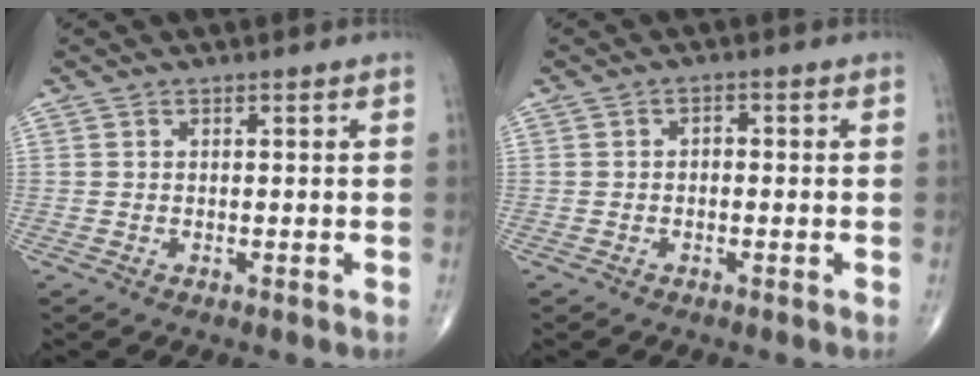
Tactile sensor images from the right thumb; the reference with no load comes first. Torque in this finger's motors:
{"motor_torque": [0.31, -0.50, -0.20, 0.04, 0.02]}